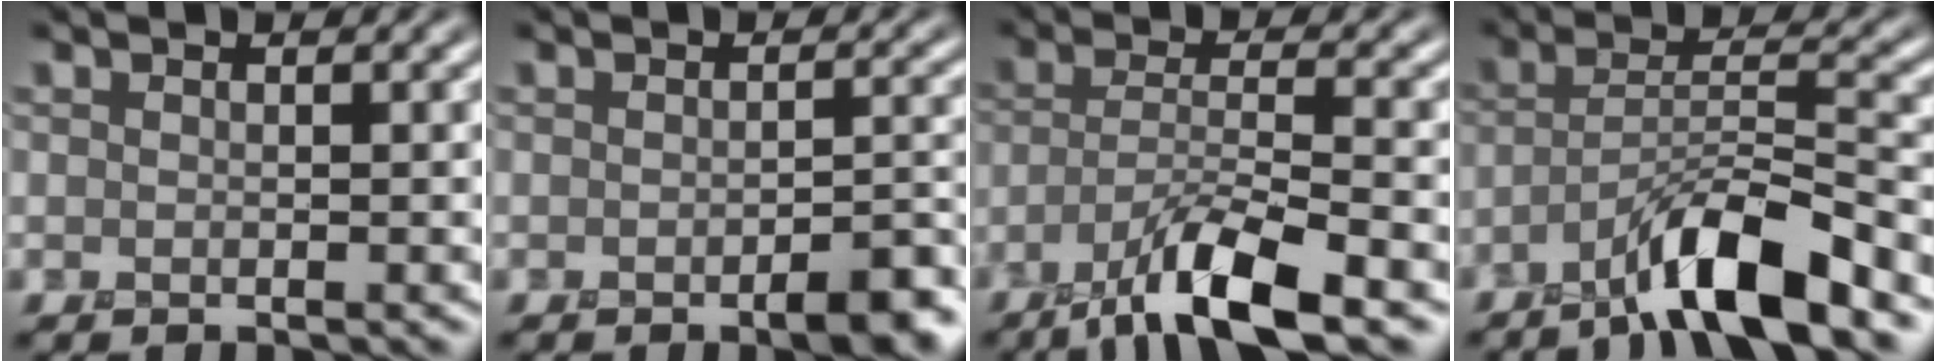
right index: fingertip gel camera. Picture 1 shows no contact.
{"total": 3.2, "force": [-1.8, 0.9, 2.5], "torque": [-0.035, 0.001, -0.027]}
{"total": 7.0, "force": [-4.5, 1.2, 5.2], "torque": [-0.090, 0.001, -0.090]}
{"total": 7.3, "force": [-4.9, 1.0, 5.3], "torque": [-0.088, 0.012, -0.089]}